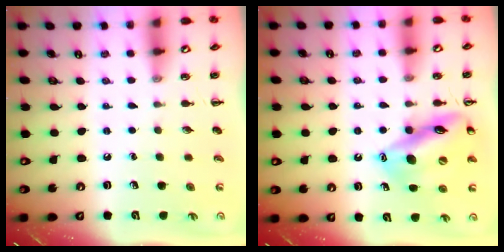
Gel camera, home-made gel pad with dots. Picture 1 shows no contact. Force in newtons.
{"total": 15.4, "press": 15.4, "slide": 1.3}